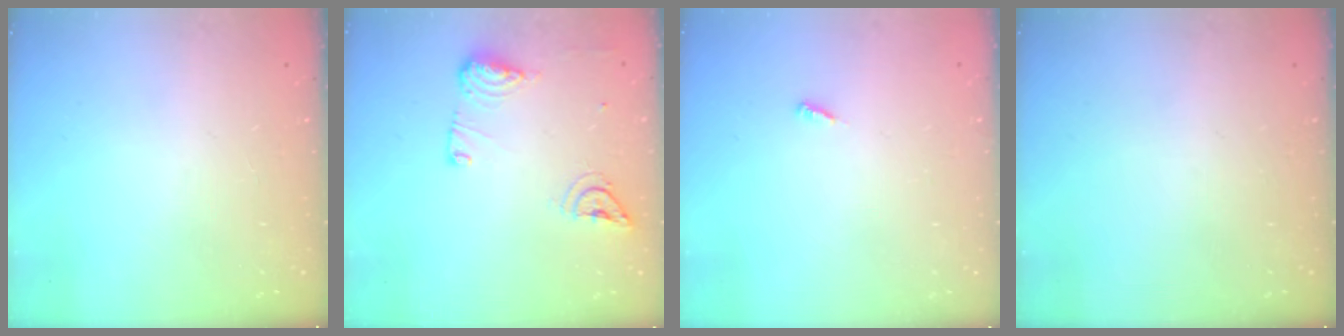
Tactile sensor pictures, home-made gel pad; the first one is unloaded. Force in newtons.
{"total": 12.7, "press": 11.8, "slide": 4.7}
{"total": 2.5, "press": 2.5, "slide": 0.1}
{"total": 0.0}